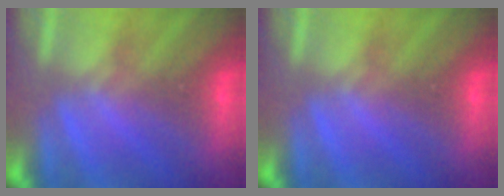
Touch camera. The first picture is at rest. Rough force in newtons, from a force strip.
{"total": 0.0}